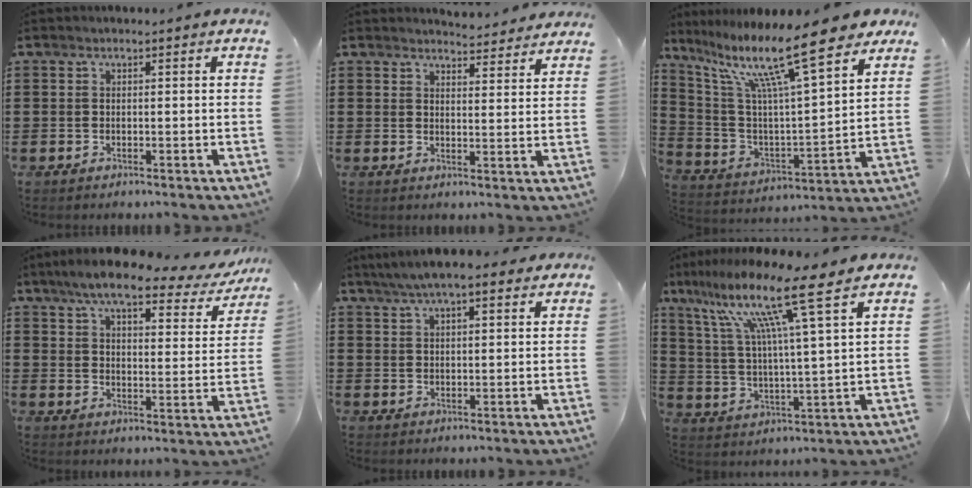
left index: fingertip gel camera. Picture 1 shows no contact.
{"total": 4.1, "force": [4.1, 0.2, 0.2], "torque": [-0.008, -0.022, 0.074]}
{"total": 15.7, "force": [11.2, 2.3, 10.9], "torque": [-0.217, -0.067, 0.178]}
{"total": 8.5, "force": [7.0, 1.3, 4.6], "torque": [-0.109, -0.030, 0.118]}
{"total": 5.7, "force": [4.7, 1.0, 3.1], "torque": [-0.071, -0.003, 0.085]}
{"total": 13.6, "force": [9.2, 0.3, 9.9], "torque": [-0.215, -0.046, 0.143]}